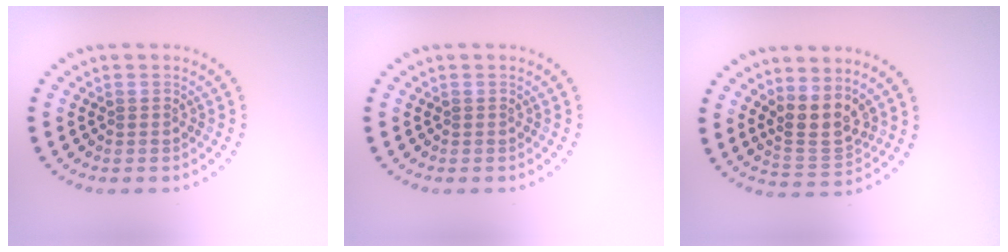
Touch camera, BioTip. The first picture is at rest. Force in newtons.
{"total": 0.0}
{"total": 3.4, "press": 2.9, "slide": 1.7}